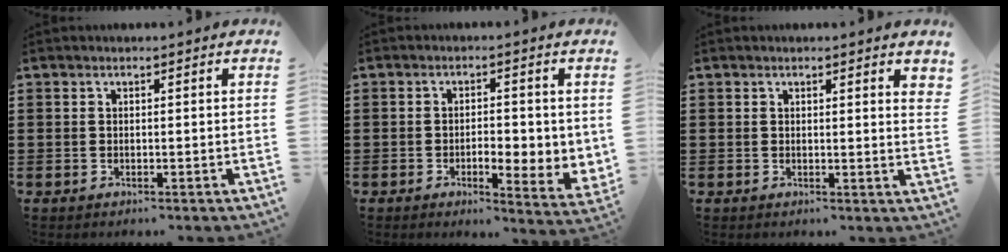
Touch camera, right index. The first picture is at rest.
{"total": 4.1, "force": [-0.6, 1.7, 3.7], "torque": [-0.063, -0.004, -0.014]}
{"total": 1.2, "force": [1.0, 0.0, 0.8], "torque": [-0.010, -0.002, 0.017]}